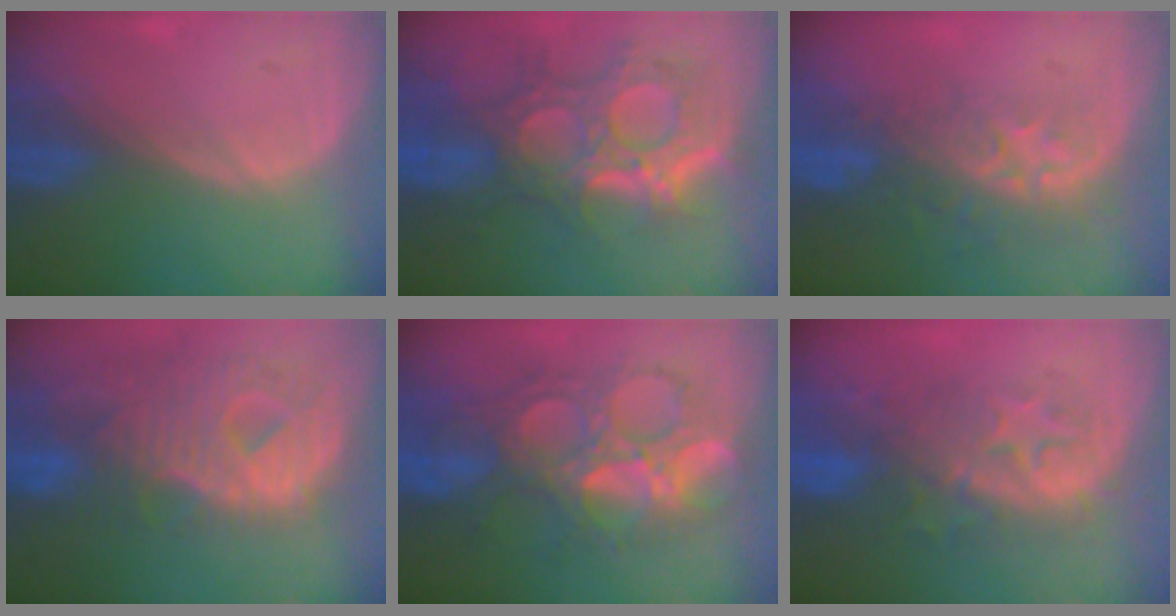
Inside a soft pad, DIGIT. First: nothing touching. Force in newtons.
{"total": 11.9, "press": 10.7, "slide": 5.3}
{"total": 8.7, "press": 7.2, "slide": 5.0}
{"total": 12.8, "press": 10.9, "slide": 6.7}
{"total": 10.6, "press": 10.5, "slide": 0.7}
{"total": 8.4, "press": 8.3, "slide": 1.2}